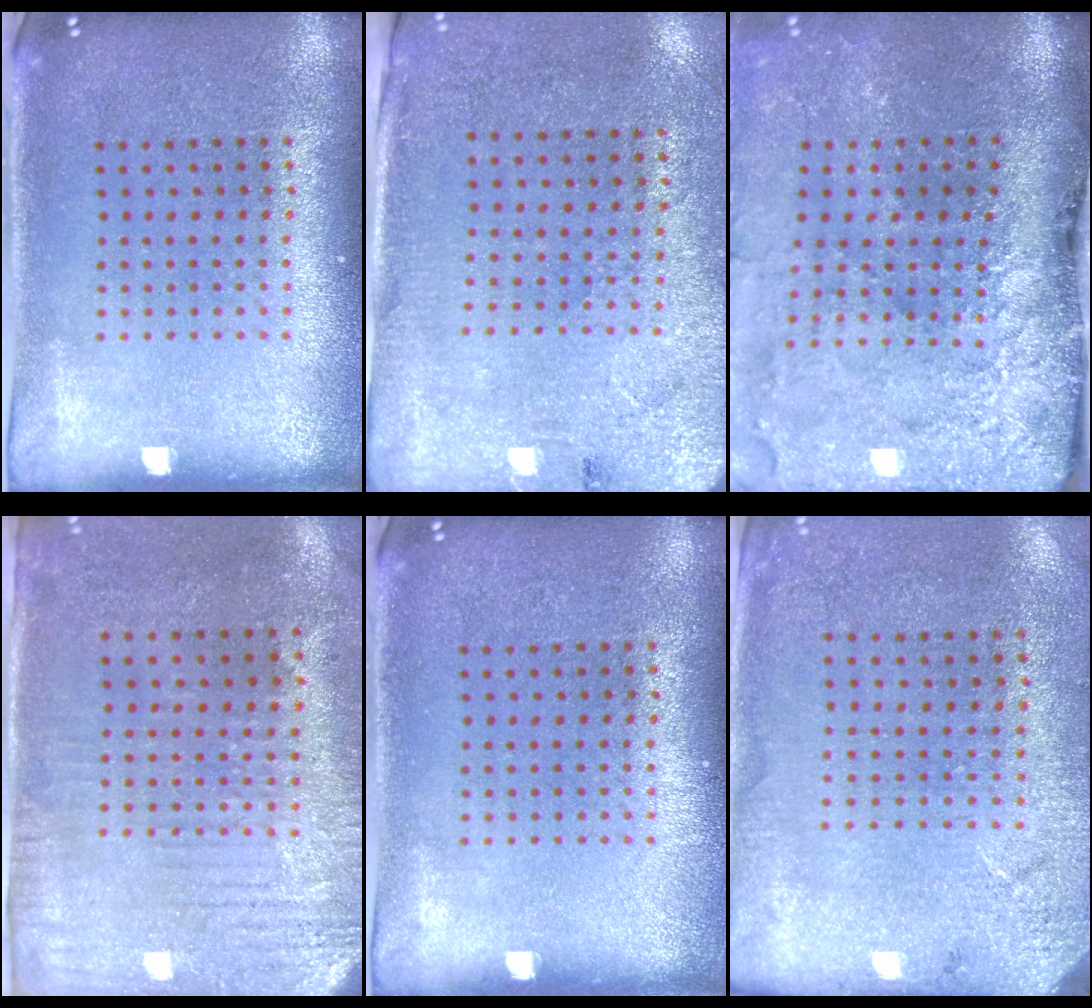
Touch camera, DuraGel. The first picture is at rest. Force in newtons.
{"total": 2.7, "press": 2.3, "slide": 1.4}
{"total": 4.9, "press": 3.8, "slide": 3.0}
{"total": 3.0, "press": 2.5, "slide": 1.6}
{"total": 0.0}
{"total": 2.6, "press": 2.4, "slide": 0.9}